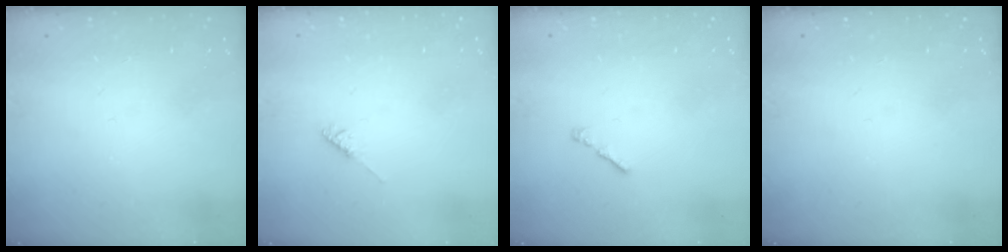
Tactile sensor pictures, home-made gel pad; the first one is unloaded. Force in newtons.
{"total": 3.5, "press": 3.5, "slide": 0.7}
{"total": 1.1, "press": 0.9, "slide": 0.5}
{"total": 0.0}